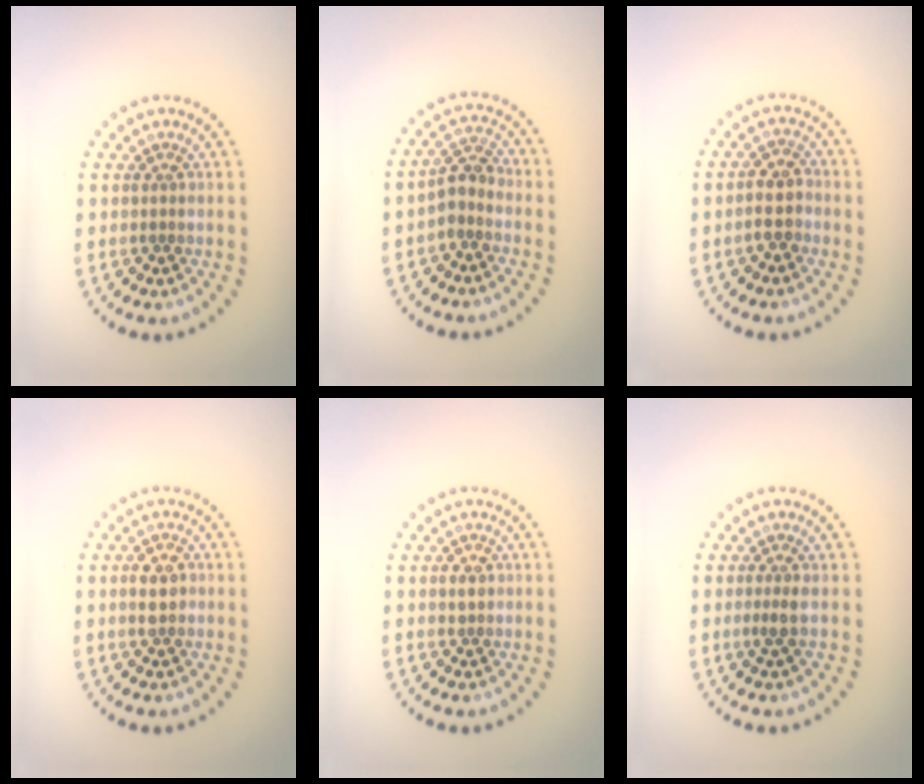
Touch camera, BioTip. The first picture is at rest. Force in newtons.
{"total": 2.4, "press": 2.1, "slide": 1.3}
{"total": 2.5, "press": 2.2, "slide": 1.1}
{"total": 2.1, "press": 2.1, "slide": 0.2}
{"total": 0.6, "press": 0.6, "slide": 0.1}
{"total": 1.0, "press": 0.8, "slide": 0.7}